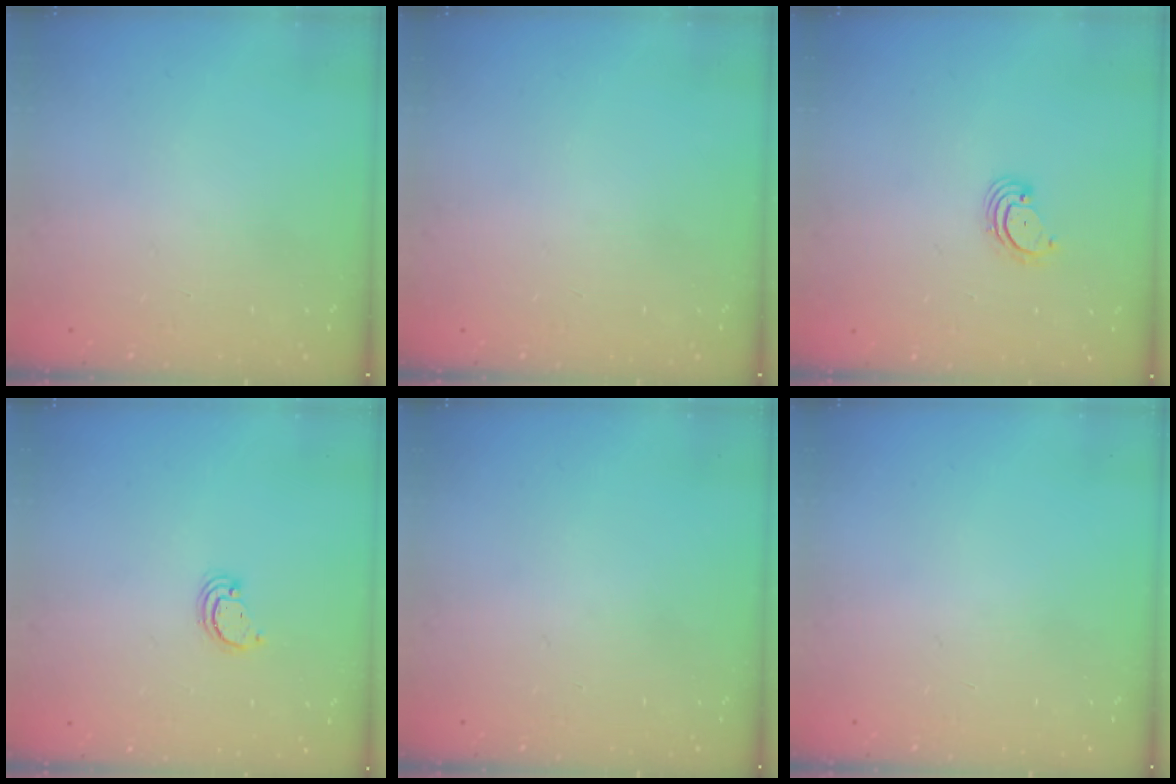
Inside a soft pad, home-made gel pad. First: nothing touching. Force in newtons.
{"total": 0.0}
{"total": 3.1, "press": 3.1, "slide": 0.3}
{"total": 2.6, "press": 2.6, "slide": 0.2}
{"total": 0.0}
{"total": 0.0}